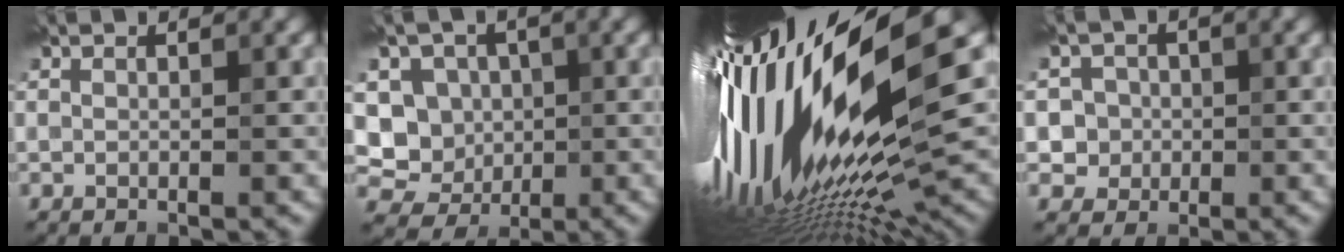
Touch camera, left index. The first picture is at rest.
{"total": 7.4, "force": [-0.2, 6.8, 2.8], "torque": [-0.043, 0.018, -0.042]}
{"total": 20.5, "force": [1.3, 5.5, 19.7], "torque": [-0.363, -0.044, 0.024]}
{"total": 4.5, "force": [0.9, 4.1, 1.4], "torque": [-0.013, 0.009, 0.001]}